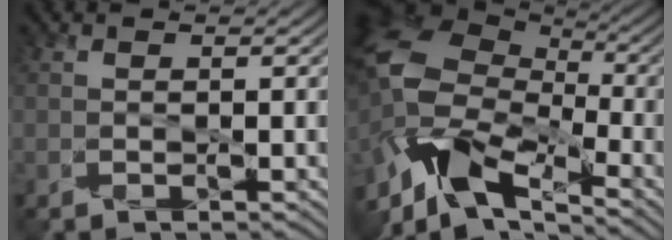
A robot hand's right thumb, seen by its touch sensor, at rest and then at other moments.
{"total": 14.4, "force": [-7.3, 7.7, 9.7], "torque": [-0.217, -0.011, -0.153]}